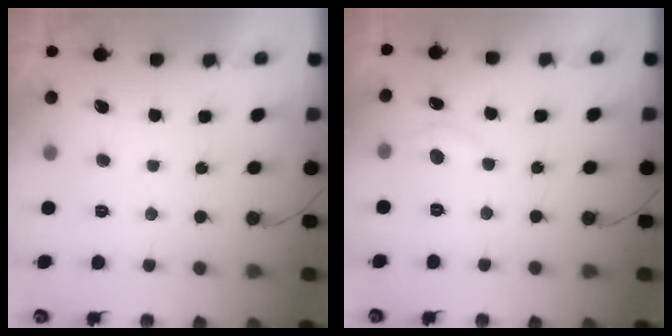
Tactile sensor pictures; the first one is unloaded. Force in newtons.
{"total": 4.4, "press": 4.4, "slide": 0.6}